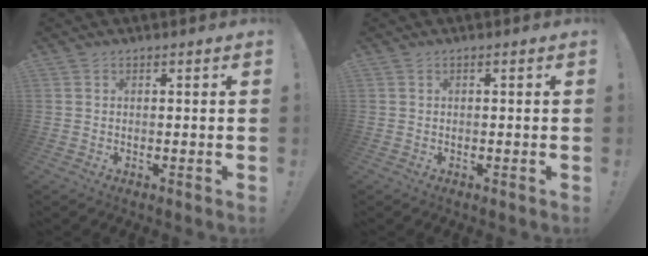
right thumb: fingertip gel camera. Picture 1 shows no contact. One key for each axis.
{"total": 0.0}